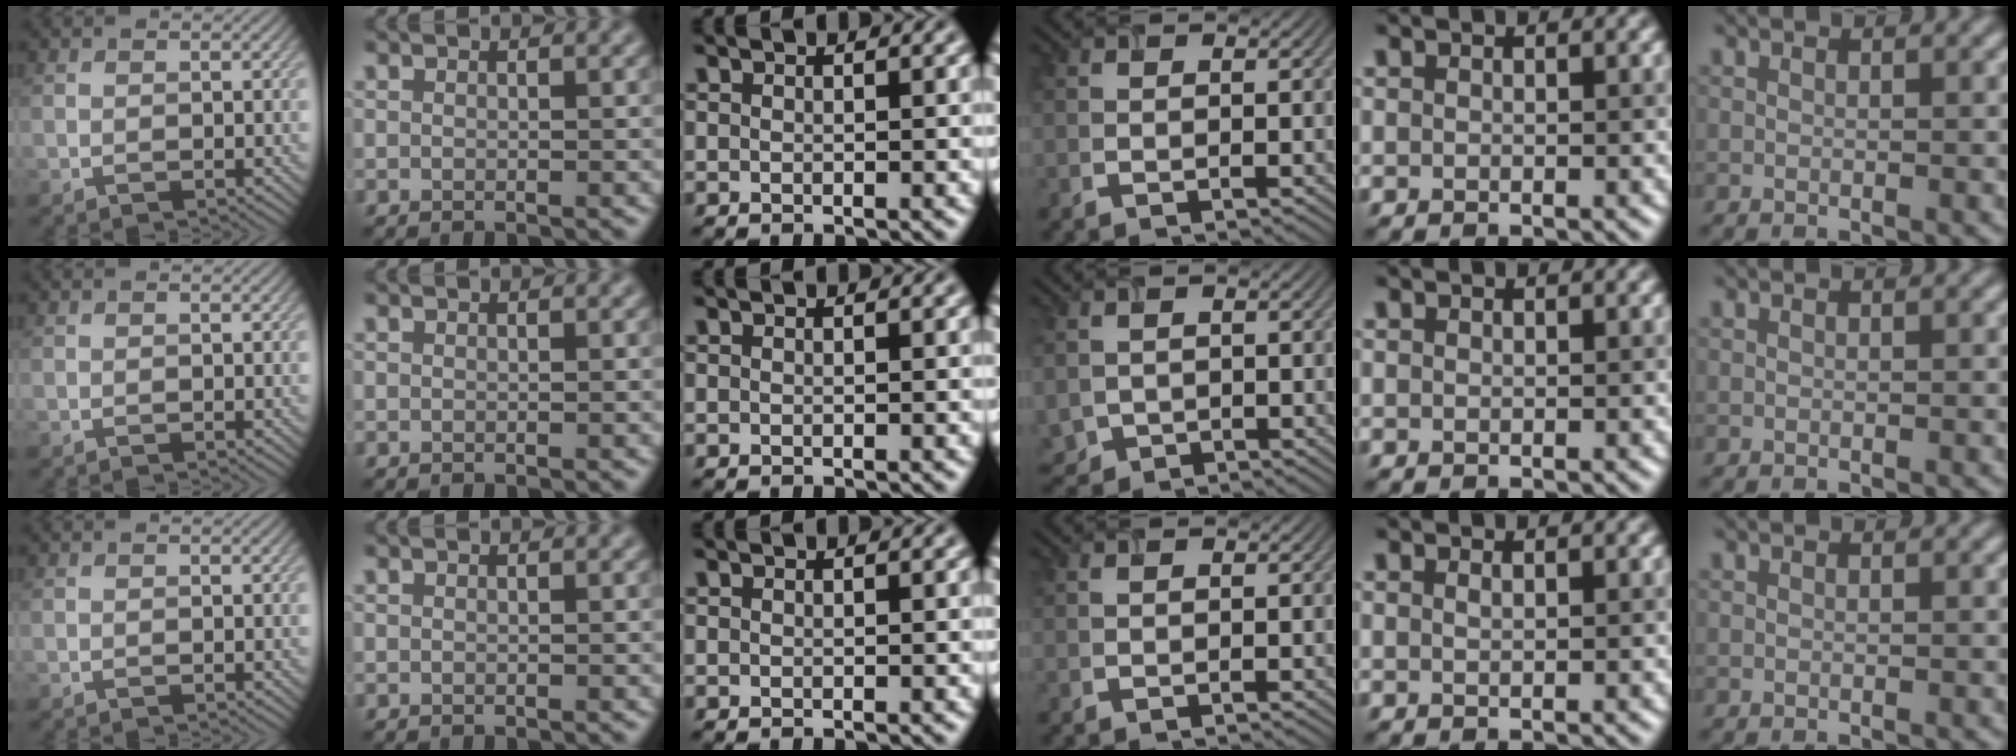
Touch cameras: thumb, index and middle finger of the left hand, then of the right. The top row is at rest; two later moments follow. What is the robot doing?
{"motion": "insert", "object": "airpods case & airpods"}